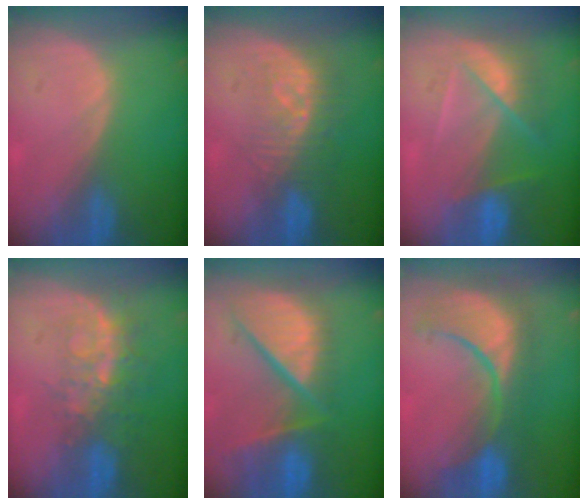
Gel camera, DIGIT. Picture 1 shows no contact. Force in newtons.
{"total": 8.3, "press": 7.3, "slide": 3.9}
{"total": 7.4, "press": 6.5, "slide": 3.5}
{"total": 8.3, "press": 6.9, "slide": 4.7}
{"total": 12.4, "press": 10.2, "slide": 7.0}
{"total": 10.9, "press": 10.2, "slide": 3.9}